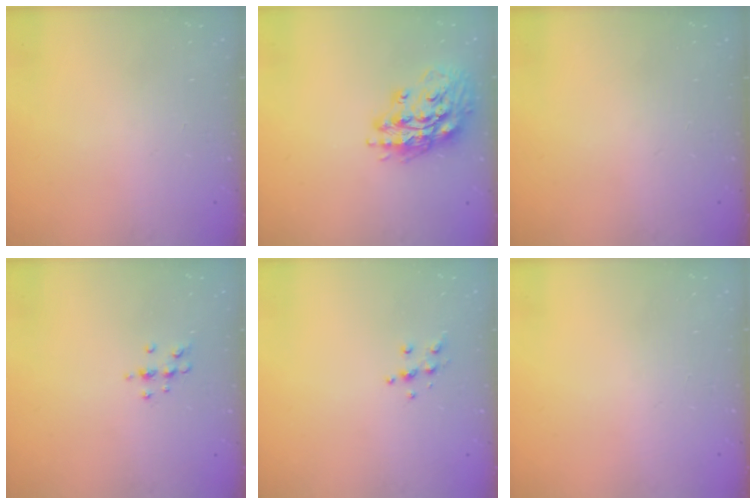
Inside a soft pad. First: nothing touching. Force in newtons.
{"total": 16.7, "press": 16.5, "slide": 2.3}
{"total": 0.0}
{"total": 5.7, "press": 5.7, "slide": 0.8}
{"total": 5.6, "press": 5.6, "slide": 0.6}
{"total": 0.0}